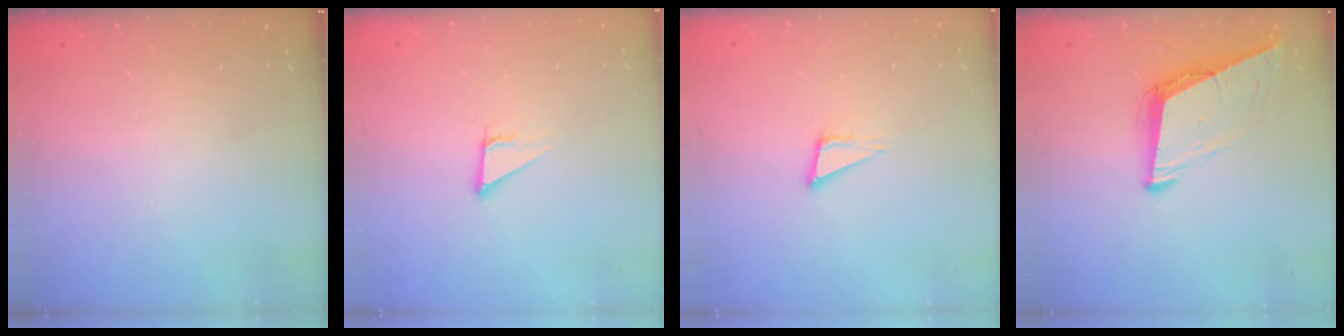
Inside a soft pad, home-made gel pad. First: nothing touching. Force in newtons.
{"total": 2.9, "press": 2.9, "slide": 0.2}
{"total": 4.9, "press": 3.8, "slide": 3.0}
{"total": 8.9, "press": 8.2, "slide": 3.5}